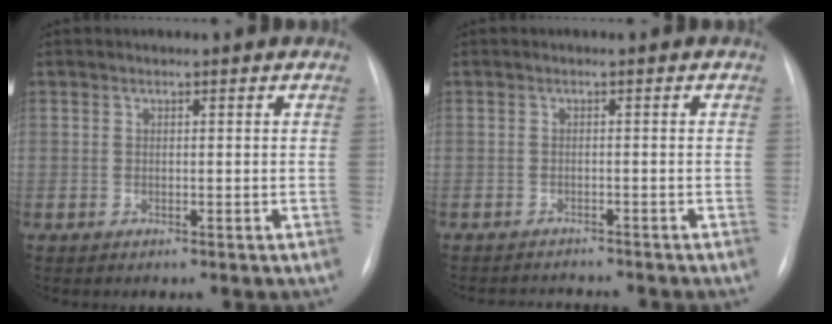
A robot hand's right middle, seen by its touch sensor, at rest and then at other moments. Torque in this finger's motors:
{"motor_torque": [0.28, -0.29, 0.04, -0.01]}